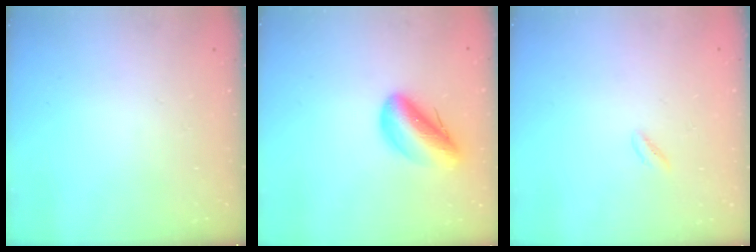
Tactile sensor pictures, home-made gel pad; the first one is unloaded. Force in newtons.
{"total": 10.2, "press": 10.1, "slide": 1.6}
{"total": 0.6, "press": 0.3, "slide": 0.6}